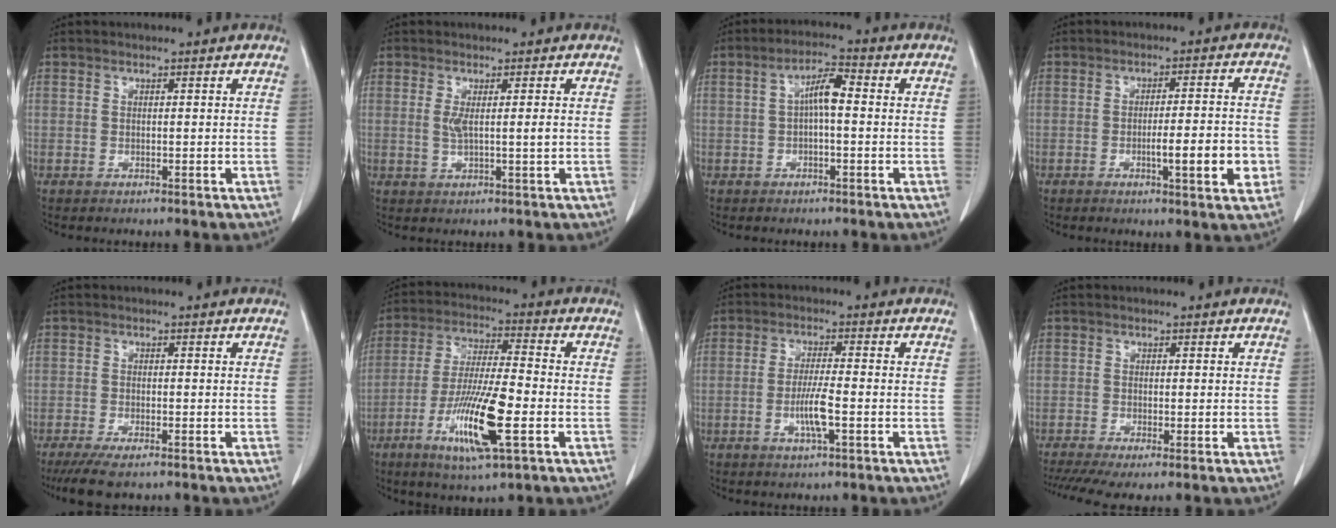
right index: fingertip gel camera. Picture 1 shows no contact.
{"total": 3.0, "force": [0.3, 0.1, 3.0], "torque": [-0.057, -0.003, 0.008]}
{"total": 4.8, "force": [0.2, 1.1, 4.6], "torque": [-0.084, 0.016, 0.000]}
{"total": 7.8, "force": [-2.4, 0.8, 7.4], "torque": [-0.105, 0.001, -0.030]}
{"total": 5.6, "force": [-4.2, 1.0, 3.5], "torque": [-0.062, -0.015, -0.064]}
{"total": 13.8, "force": [-4.9, 1.4, 12.9], "torque": [-0.250, -0.020, -0.089]}
{"total": 5.0, "force": [-1.5, 0.2, 4.7], "torque": [-0.094, -0.008, -0.029]}
{"total": 5.8, "force": [-3.9, 1.0, 4.2], "torque": [-0.072, -0.014, -0.070]}